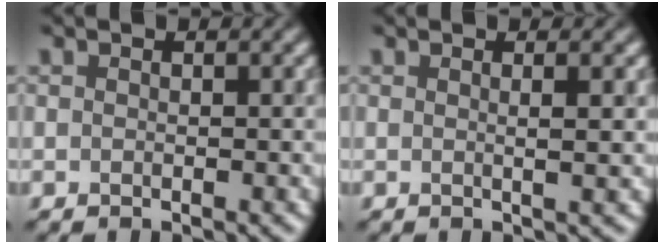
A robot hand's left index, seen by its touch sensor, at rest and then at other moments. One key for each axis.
{"total": 2.3, "fx": 0.4, "fy": 0.8, "fz": 2.1, "tx": -0.018, "ty": 0.005, "tz": -0.011}